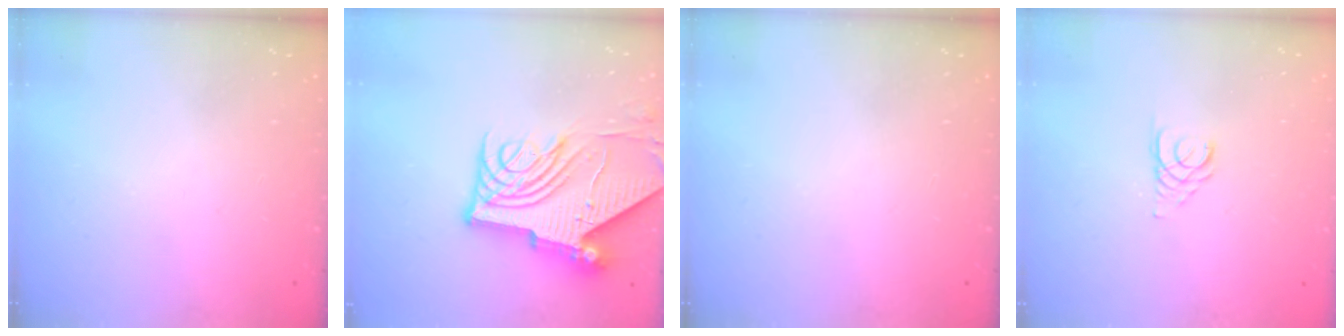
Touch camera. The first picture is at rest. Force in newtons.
{"total": 15.5, "press": 15.4, "slide": 1.5}
{"total": 0.0}
{"total": 2.8, "press": 2.8, "slide": 0.3}